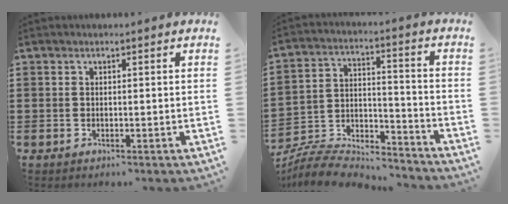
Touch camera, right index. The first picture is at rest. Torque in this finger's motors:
{"motor_torque": [-0.02, 1.01, 0.40, 0.07]}